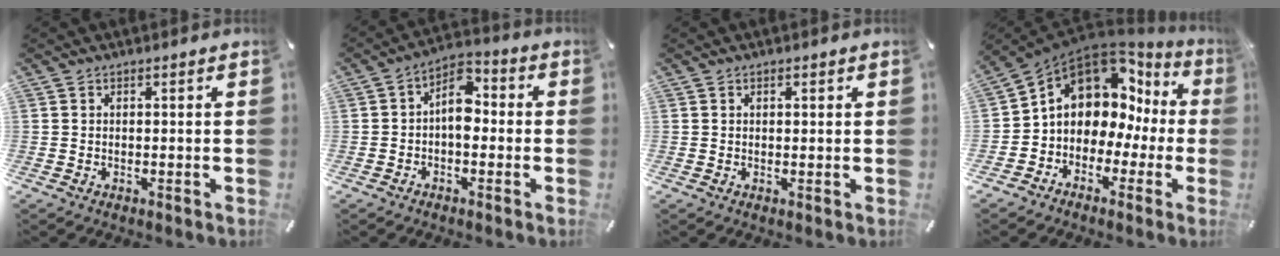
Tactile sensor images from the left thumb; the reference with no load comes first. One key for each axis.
{"total": 7.2, "fx": -0.8, "fy": 4.6, "fz": 5.5, "tx": -0.091, "ty": 0.007, "tz": -0.019}
{"total": 0.9, "fx": 0.3, "fy": 0.6, "fz": 0.6, "tx": -0.012, "ty": 0.005, "tz": 0.004}
{"total": 10.2, "fx": 4.0, "fy": 8.1, "fz": 4.8, "tx": -0.089, "ty": -0.038, "tz": 0.073}